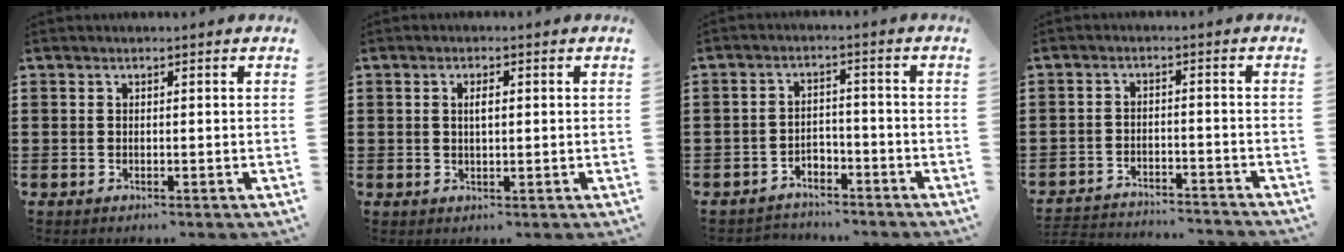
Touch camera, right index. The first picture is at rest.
{"total": 1.9, "force": [0.2, 0.5, 1.8], "torque": [-0.036, 0.001, 0.001]}
{"total": 2.9, "force": [-2.6, 1.1, 0.2], "torque": [-0.011, 0.006, -0.055]}
{"total": 3.3, "force": [-3.2, 0.1, 0.2], "torque": [-0.009, 0.000, -0.070]}